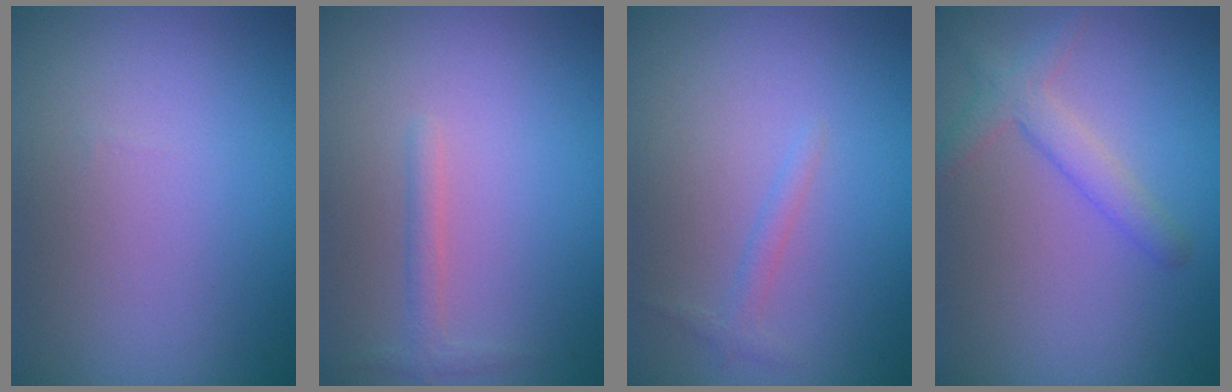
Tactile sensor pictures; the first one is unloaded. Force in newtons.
{"total": 1.2, "press": 1.2, "slide": 0.0}
{"total": 0.9, "press": 0.9, "slide": 0.1}
{"total": 2.4, "press": 2.4, "slide": 0.1}